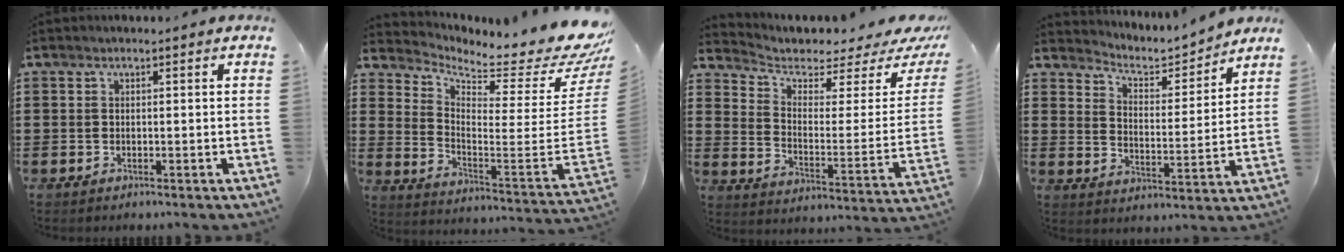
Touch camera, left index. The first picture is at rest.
{"total": 5.3, "force": [4.7, 0.7, 2.3], "torque": [-0.060, -0.060, 0.073]}
{"total": 3.7, "force": [2.9, 1.5, 1.6], "torque": [-0.047, -0.033, 0.044]}
{"total": 3.7, "force": [3.4, 1.4, 0.8], "torque": [-0.040, -0.027, 0.050]}